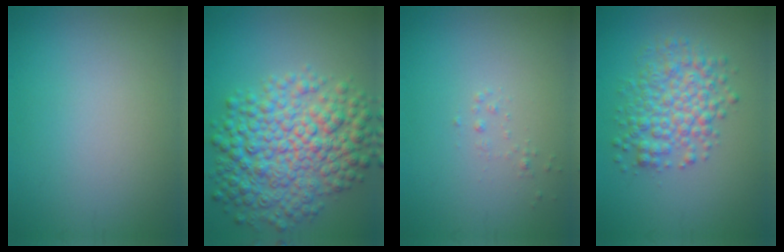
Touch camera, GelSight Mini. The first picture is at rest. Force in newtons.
{"total": 9.1, "press": 9.1, "slide": 0.1}
{"total": 0.6, "press": 0.6, "slide": 0.0}
{"total": 5.0, "press": 5.0, "slide": 0.1}